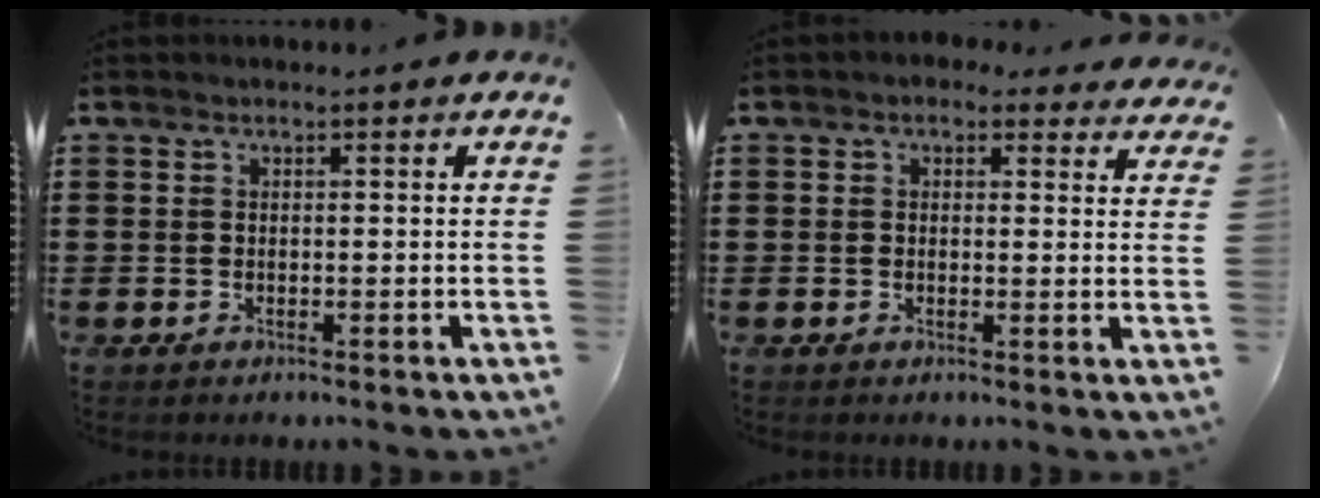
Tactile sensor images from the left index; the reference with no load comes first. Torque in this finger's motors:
{"motor_torque": [1.07, -1.08, 0.17, -0.01]}